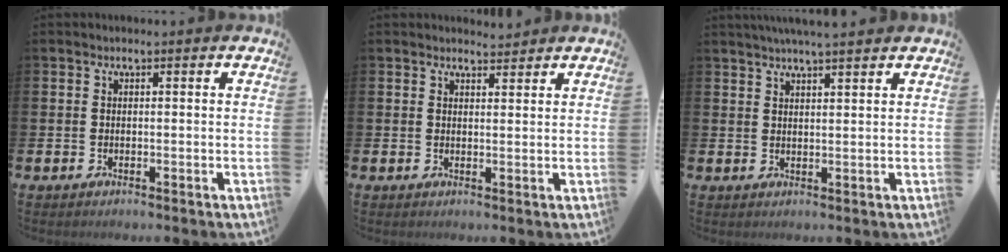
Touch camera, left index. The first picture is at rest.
{"total": 2.4, "force": [2.4, 0.4, -0.1], "torque": [0.006, -0.014, 0.042]}
{"total": 3.8, "force": [3.6, -0.1, 1.3], "torque": [-0.024, -0.011, 0.063]}